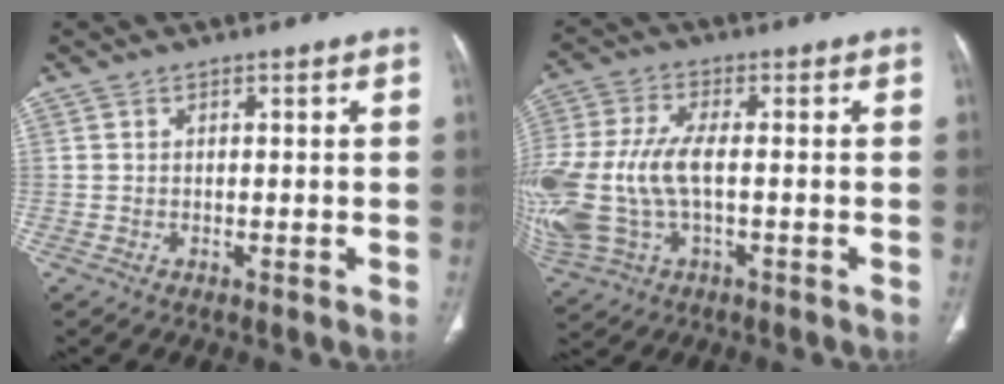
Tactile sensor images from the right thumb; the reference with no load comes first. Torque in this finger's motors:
{"motor_torque": [1.35, 1.36, 1.97, -0.23, 0.39]}